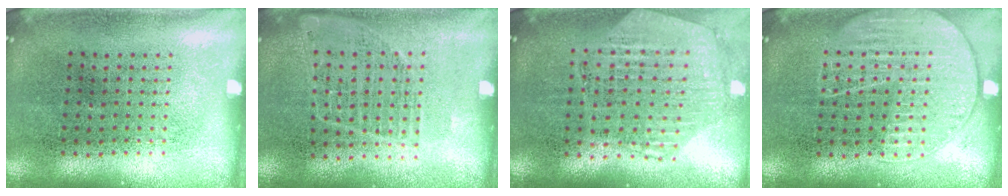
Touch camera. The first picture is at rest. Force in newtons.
{"total": 0.9, "press": 0.9, "slide": 0.3}
{"total": 1.1, "press": 1.1, "slide": 0.2}
{"total": 2.6, "press": 2.6, "slide": 0.3}